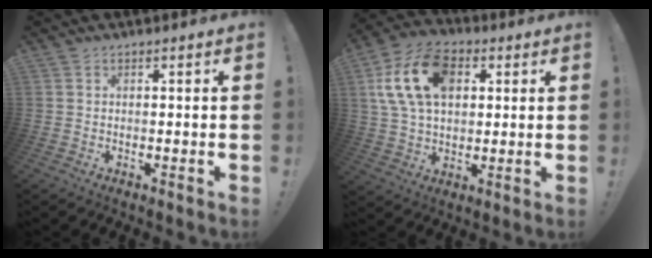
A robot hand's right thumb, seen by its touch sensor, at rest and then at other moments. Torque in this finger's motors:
{"motor_torque": [2.31, 2.30, 0.25, 0.15, 0.49]}